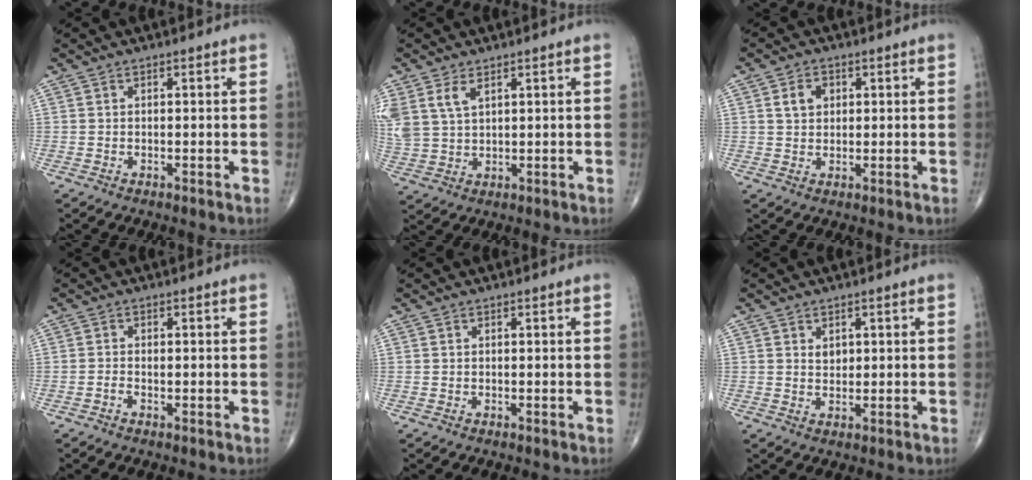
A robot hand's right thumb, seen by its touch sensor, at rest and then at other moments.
{"total": 7.1, "force": [3.5, 4.0, 4.6], "torque": [-0.106, -0.004, 0.082]}
{"total": 4.0, "force": [1.2, 3.1, 2.2], "torque": [-0.025, 0.000, 0.021]}
{"total": 1.0, "force": [-0.5, 0.5, 0.7], "torque": [-0.017, 0.009, -0.008]}
{"total": 0.0}
{"total": 2.0, "force": [0.8, 1.5, 1.2], "torque": [-0.012, -0.006, 0.015]}